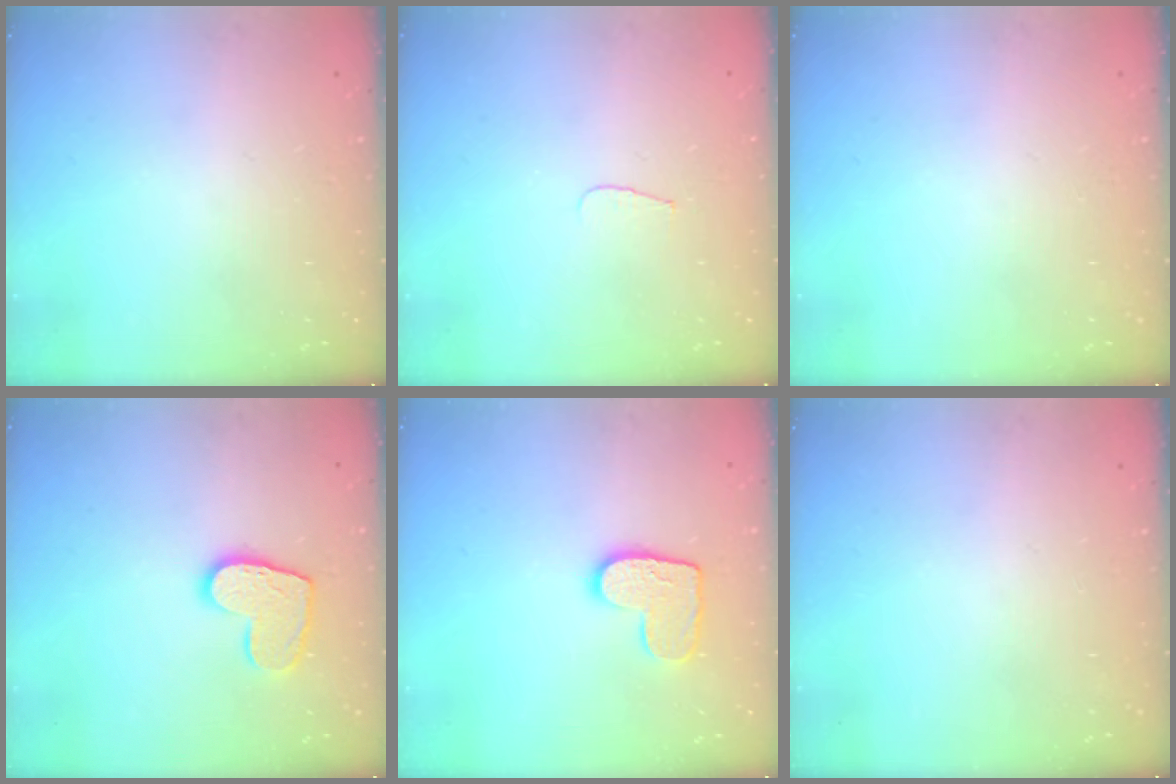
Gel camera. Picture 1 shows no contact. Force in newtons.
{"total": 3.4, "press": 3.4, "slide": 0.3}
{"total": 0.0}
{"total": 10.6, "press": 10.6, "slide": 0.8}
{"total": 10.3, "press": 10.2, "slide": 0.6}
{"total": 0.0}